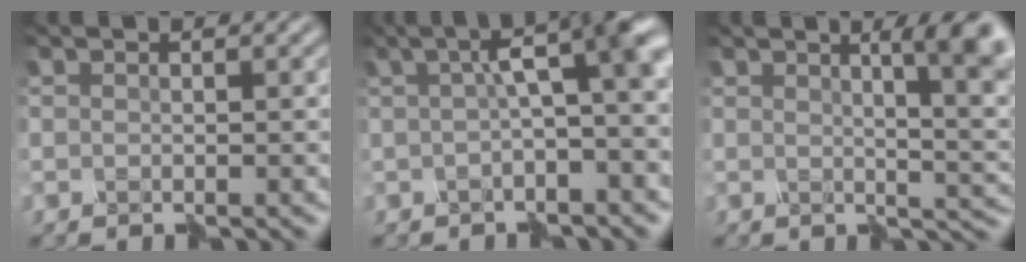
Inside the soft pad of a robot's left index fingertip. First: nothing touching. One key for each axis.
{"total": 6.5, "fx": 1.0, "fy": 1.5, "fz": 6.2, "tx": -0.074, "ty": 0.030, "tz": -0.001}
{"total": 8.6, "fx": 2.8, "fy": 2.7, "fz": 7.7, "tx": -0.061, "ty": 0.026, "tz": 0.022}